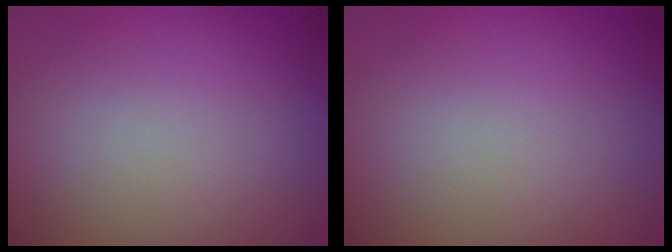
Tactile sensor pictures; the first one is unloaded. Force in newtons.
{"total": 0.0}